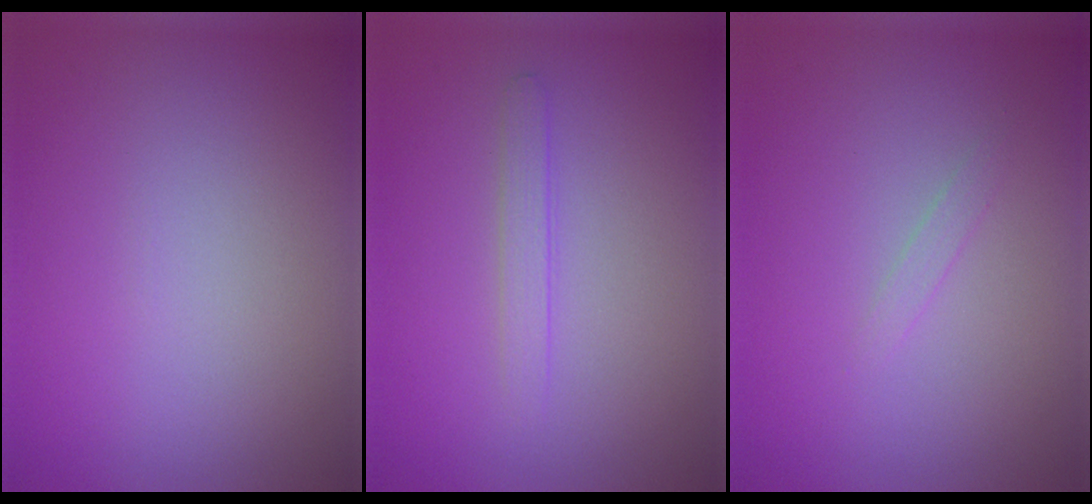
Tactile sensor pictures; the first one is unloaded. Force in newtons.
{"total": 1.3, "press": 1.3, "slide": 0.1}
{"total": 0.7, "press": 0.7, "slide": 0.0}